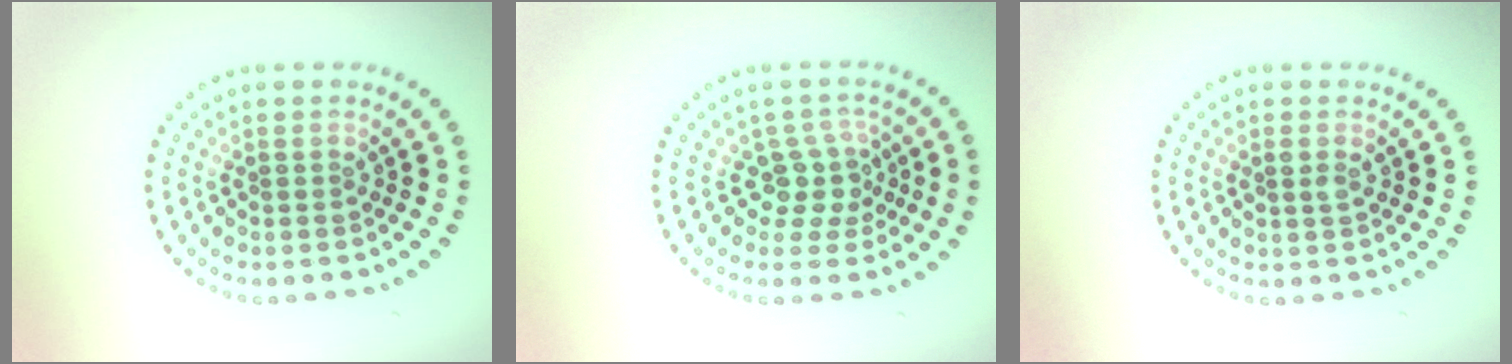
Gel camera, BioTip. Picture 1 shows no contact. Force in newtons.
{"total": 2.9, "press": 2.3, "slide": 1.8}
{"total": 1.0, "press": 1.0, "slide": 0.2}